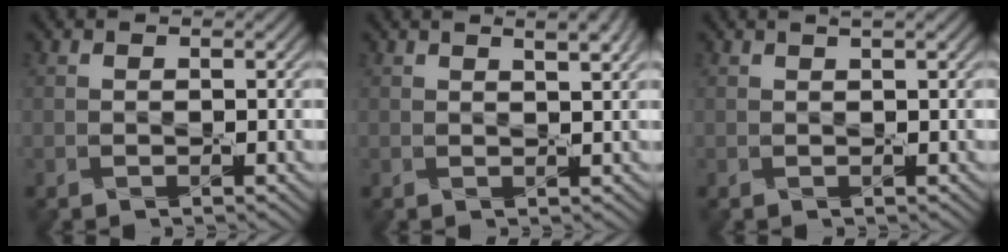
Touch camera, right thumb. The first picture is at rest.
{"total": 3.3, "force": [2.0, 0.8, 2.5], "torque": [-0.033, 0.004, 0.023]}
{"total": 1.4, "force": [0.9, 0.2, 1.0], "torque": [-0.019, 0.004, 0.007]}